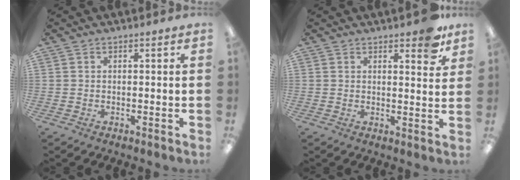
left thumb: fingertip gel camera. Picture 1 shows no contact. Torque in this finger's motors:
{"motor_torque": [0.87, 0.59, 0.57, -0.62, 0.01]}